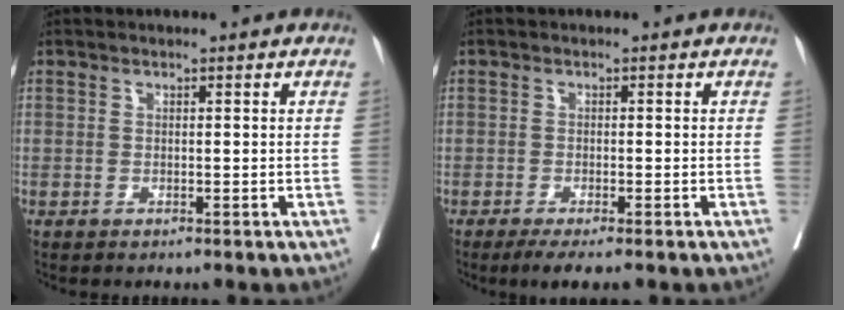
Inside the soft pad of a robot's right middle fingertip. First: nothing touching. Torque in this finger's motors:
{"motor_torque": [0.60, -0.52, 0.18, 0.07]}